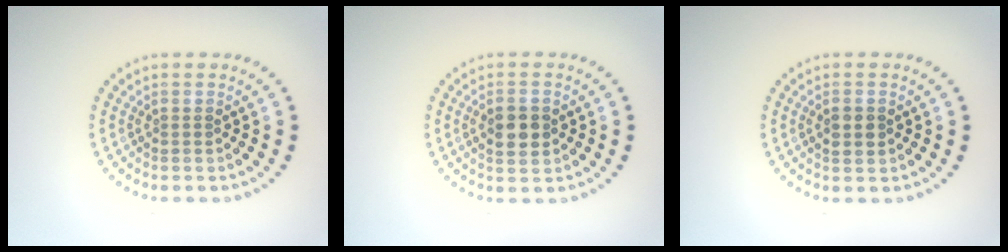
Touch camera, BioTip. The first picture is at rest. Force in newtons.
{"total": 2.9, "press": 2.9, "slide": 0.2}
{"total": 1.3, "press": 1.3, "slide": 0.1}